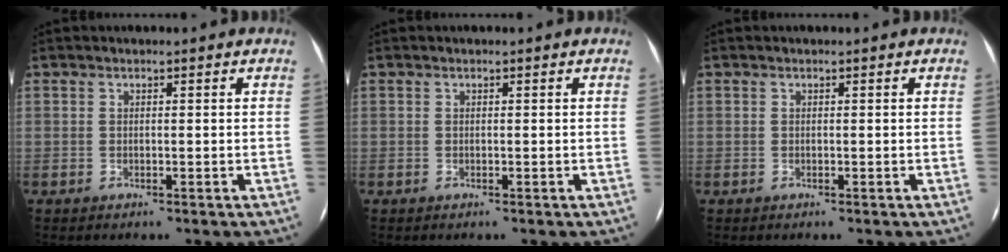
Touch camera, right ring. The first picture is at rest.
{"total": 0.0}
{"total": 0.0}